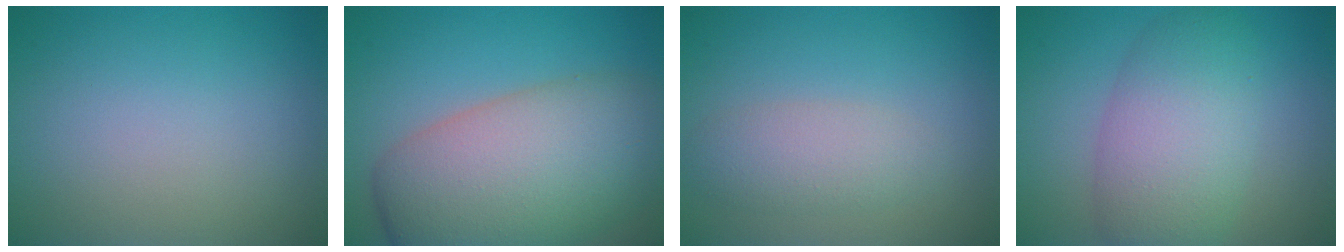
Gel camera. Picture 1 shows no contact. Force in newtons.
{"total": 11.8, "press": 11.8, "slide": 0.5}
{"total": 2.9, "press": 2.9, "slide": 0.1}
{"total": 5.1, "press": 5.0, "slide": 0.5}